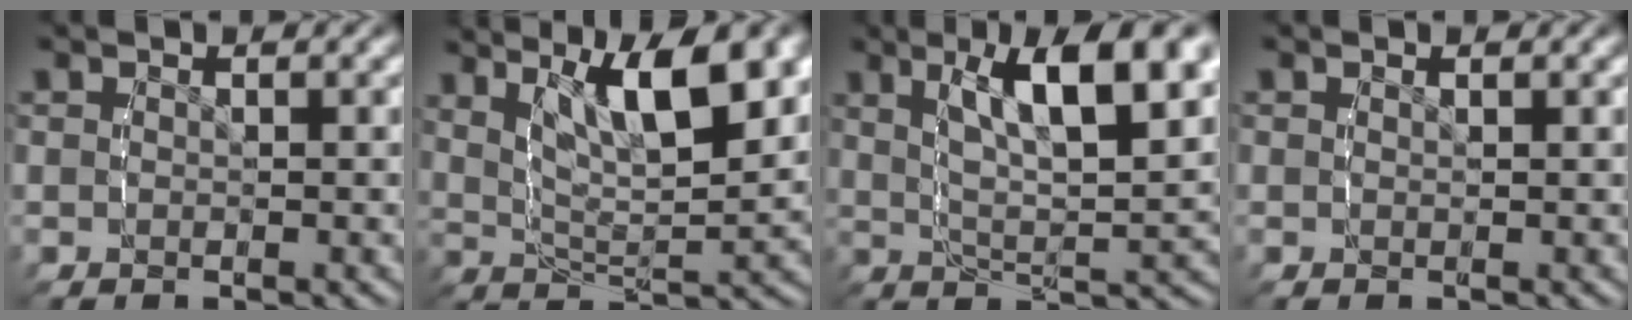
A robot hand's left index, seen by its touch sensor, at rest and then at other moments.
{"total": 9.2, "force": [3.6, 4.5, 7.1], "torque": [-0.125, -0.002, 0.049]}
{"total": 7.8, "force": [2.5, 2.3, 7.0], "torque": [-0.116, -0.003, 0.038]}
{"total": 0.0}